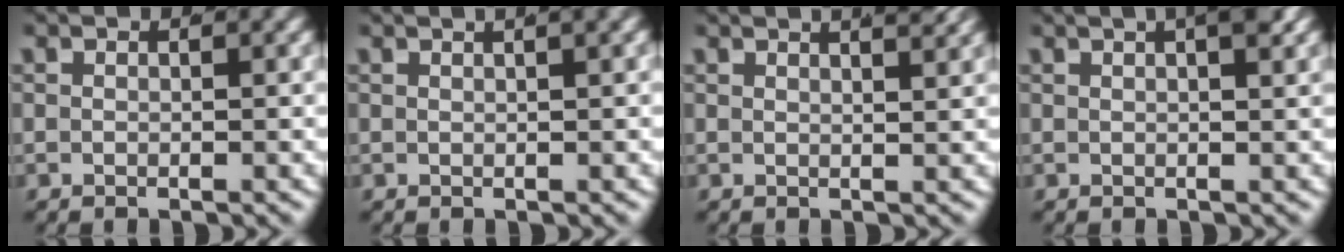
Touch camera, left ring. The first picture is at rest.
{"total": 2.5, "force": [1.6, 0.0, 1.9], "torque": [-0.010, 0.018, 0.021]}
{"total": 4.0, "force": [2.9, 0.7, 2.6], "torque": [-0.022, 0.009, 0.042]}
{"total": 4.1, "force": [2.1, 0.9, 3.4], "torque": [-0.037, 0.016, 0.028]}